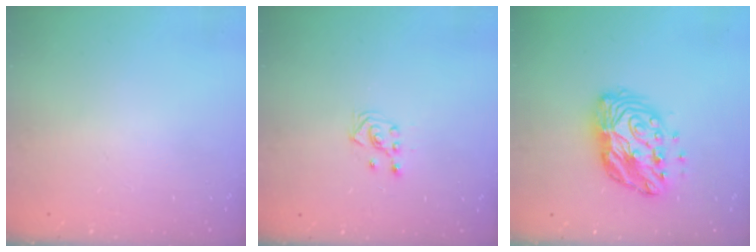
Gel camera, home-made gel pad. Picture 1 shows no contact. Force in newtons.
{"total": 3.0, "press": 2.8, "slide": 1.0}
{"total": 12.7, "press": 12.7, "slide": 0.6}